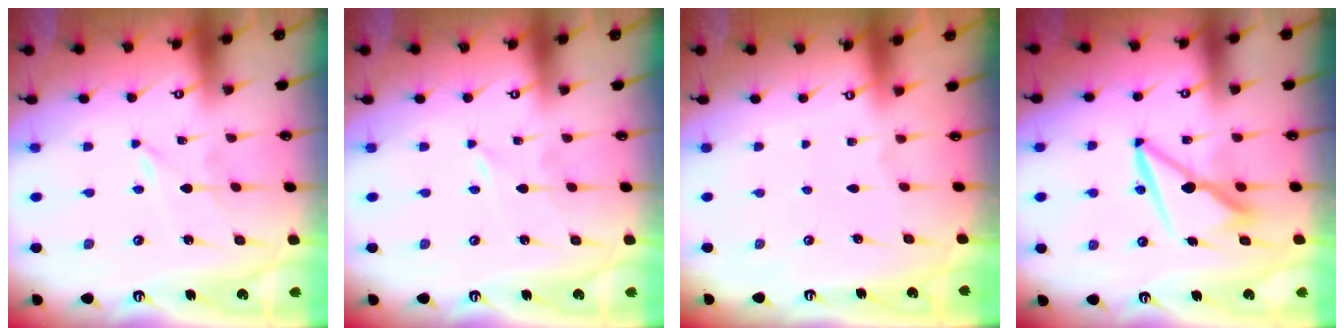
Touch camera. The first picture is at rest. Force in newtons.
{"total": 0.0}
{"total": 0.0}
{"total": 8.7, "press": 8.6, "slide": 1.5}